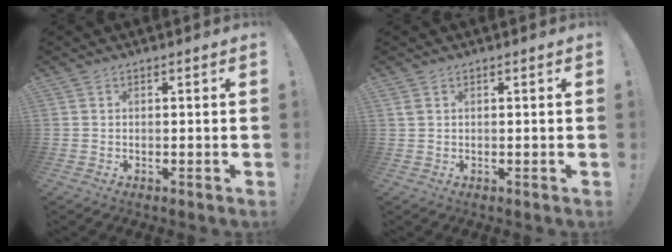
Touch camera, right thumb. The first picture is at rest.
{"total": 1.1, "force": [0.6, 0.5, 0.8], "torque": [-0.023, 0.005, 0.012]}